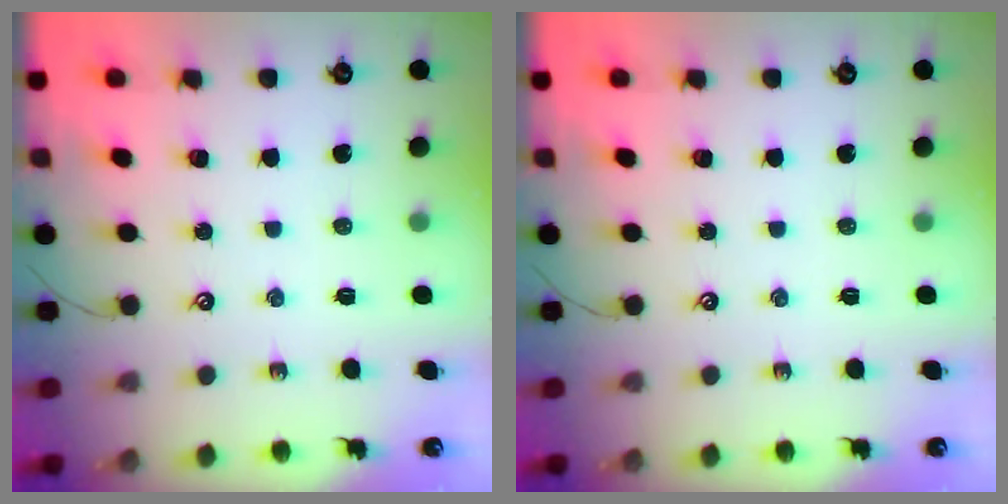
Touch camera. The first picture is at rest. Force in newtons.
{"total": 0.0}